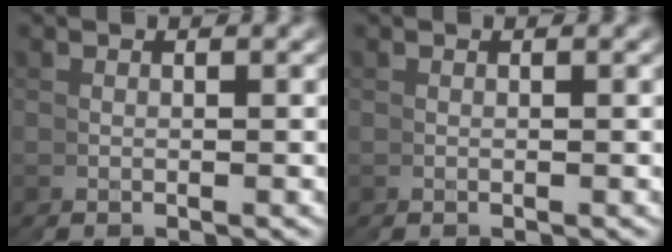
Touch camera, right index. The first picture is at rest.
{"total": 0.0}